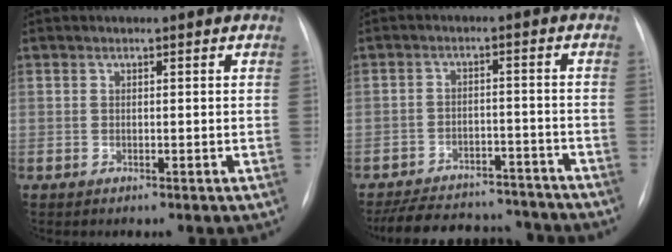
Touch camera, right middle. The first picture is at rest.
{"total": 17.0, "force": [-15.3, 5.3, 5.0], "torque": [-0.104, 0.008, -0.210]}